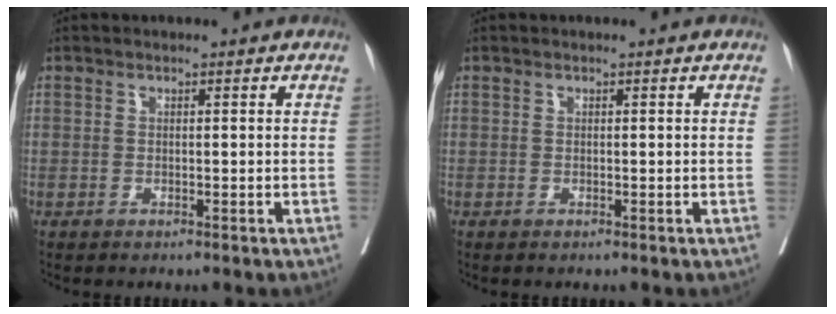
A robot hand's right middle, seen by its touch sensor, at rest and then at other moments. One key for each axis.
{"total": 0.0}